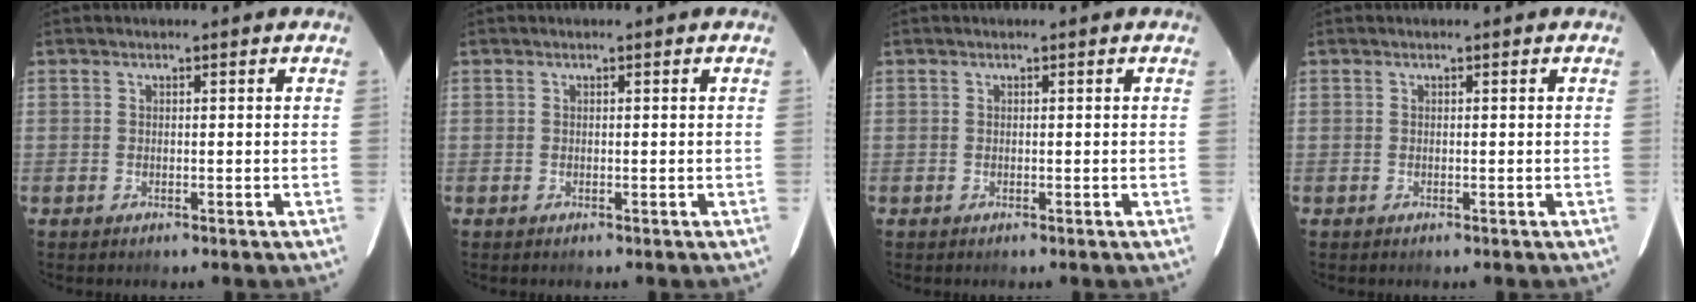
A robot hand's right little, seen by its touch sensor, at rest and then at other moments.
{"total": 0.0}
{"total": 0.0}
{"total": 0.0}